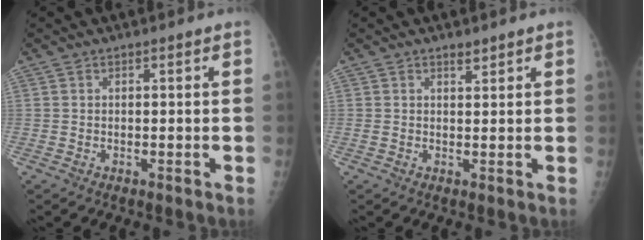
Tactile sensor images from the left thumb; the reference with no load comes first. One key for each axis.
{"total": 1.3, "fx": 1.2, "fy": 0.3, "fz": 0.4, "tx": 0.002, "ty": -0.007, "tz": 0.020}